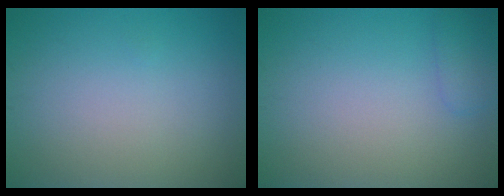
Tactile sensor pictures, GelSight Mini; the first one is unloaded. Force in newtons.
{"total": 1.3, "press": 1.3, "slide": 0.1}